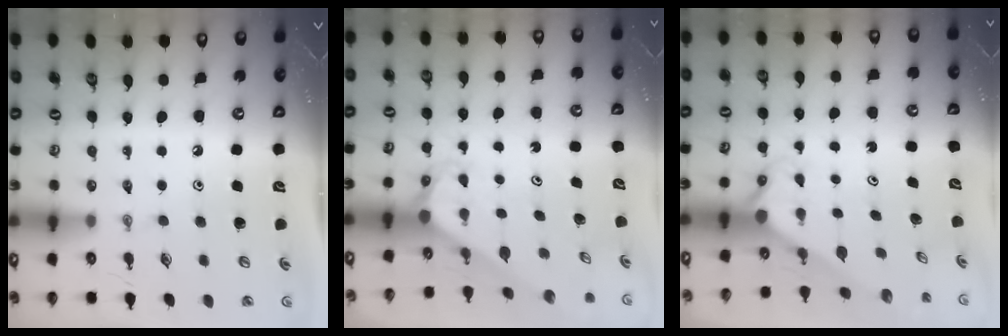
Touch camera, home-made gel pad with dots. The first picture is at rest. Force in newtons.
{"total": 2.8, "press": 2.8, "slide": 0.2}
{"total": 2.2, "press": 2.2, "slide": 0.2}